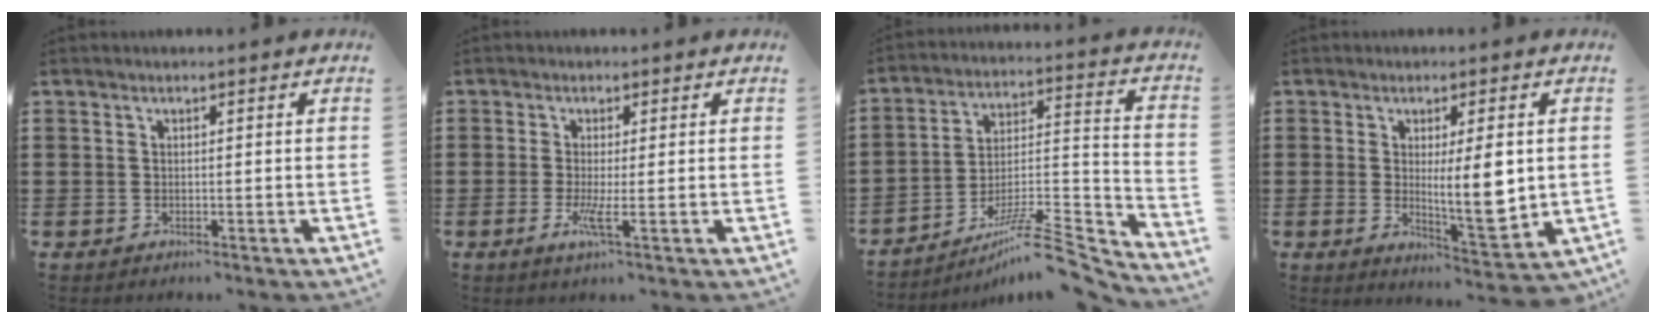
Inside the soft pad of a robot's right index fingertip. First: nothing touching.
{"total": 3.4, "force": [-0.9, 0.2, 3.2], "torque": [-0.070, -0.016, -0.020]}
{"total": 10.2, "force": [-7.8, 2.0, 6.2], "torque": [-0.094, 0.022, -0.147]}
{"total": 8.4, "force": [0.3, 2.2, 8.1], "torque": [-0.126, -0.015, 0.002]}